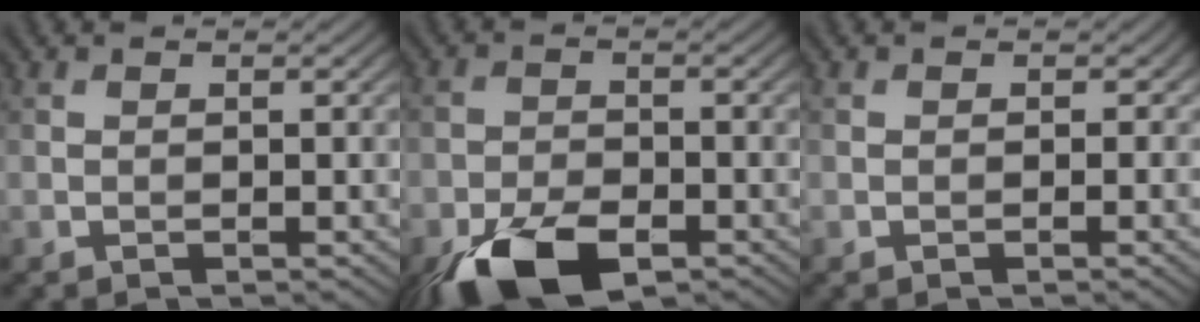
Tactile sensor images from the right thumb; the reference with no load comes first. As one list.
[{"total": 10.5, "force": [-6.1, 4.8, 7.1], "torque": [-0.142, -0.019, -0.113]}, {"total": 0.7, "force": [-0.1, 0.7, 0.0], "torque": [0.003, -0.004, -0.006]}]